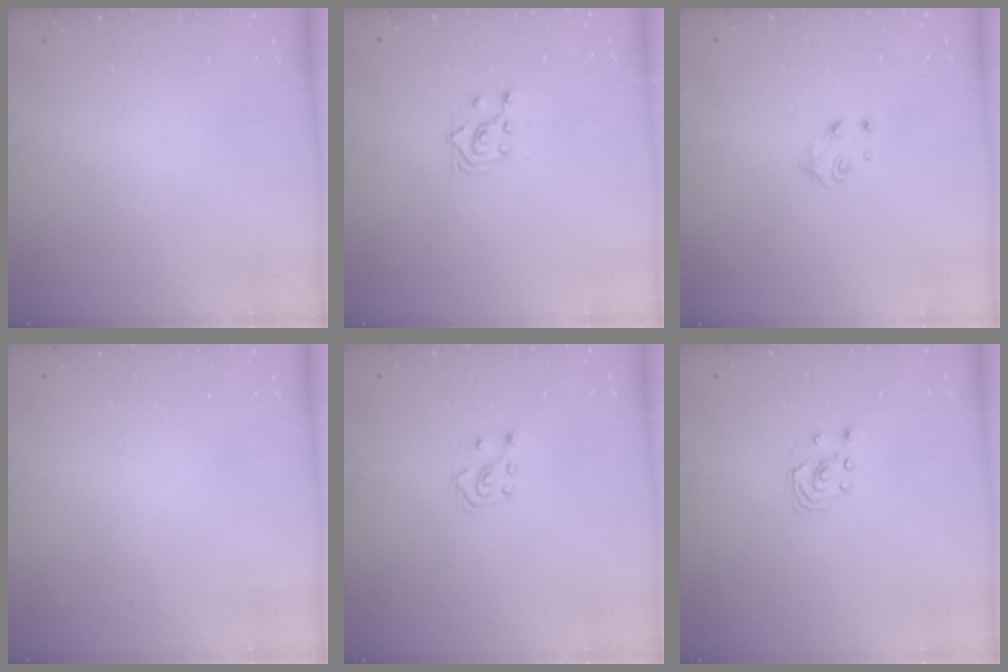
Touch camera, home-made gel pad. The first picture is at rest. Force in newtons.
{"total": 3.2, "press": 3.1, "slide": 0.9}
{"total": 4.2, "press": 4.1, "slide": 0.6}
{"total": 0.0}
{"total": 4.6, "press": 4.5, "slide": 0.8}
{"total": 1.8, "press": 1.8, "slide": 0.2}